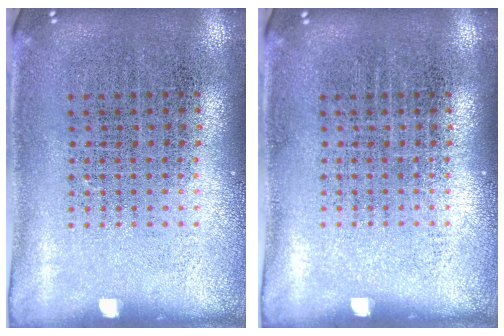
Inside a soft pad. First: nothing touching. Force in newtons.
{"total": 0.0}